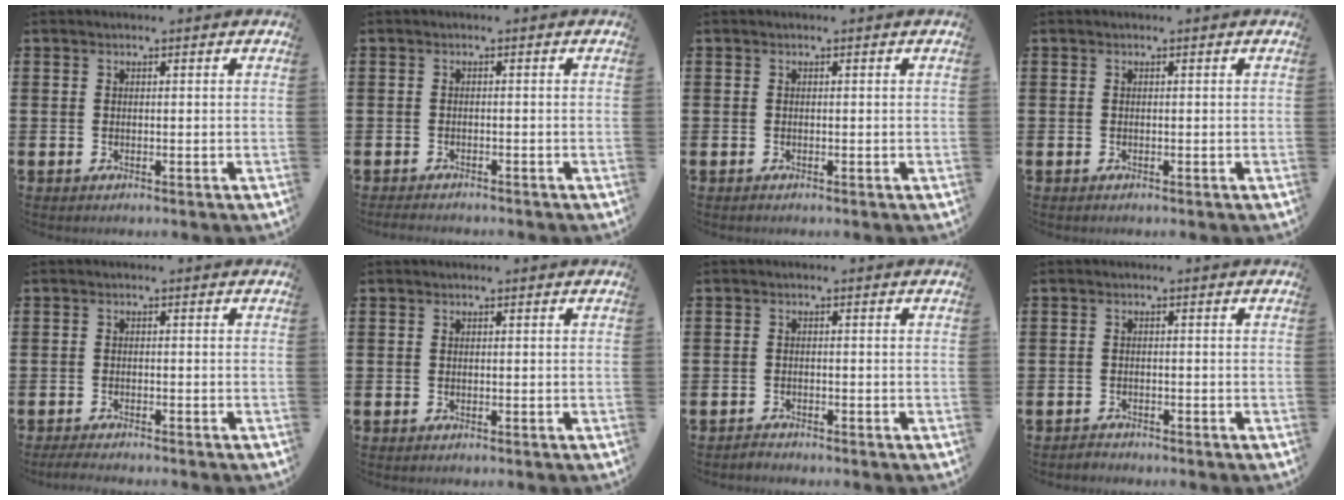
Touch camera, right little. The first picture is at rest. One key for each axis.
{"total": 1.0, "fx": -1.0, "fy": 0.1, "fz": 0.2, "tx": -0.005, "ty": -0.001, "tz": -0.020}
{"total": 0.0}
{"total": 0.0}
{"total": 1.4, "fx": -1.2, "fy": 0.1, "fz": 0.6, "tx": -0.010, "ty": 0.001, "tz": -0.024}
{"total": 0.0}
{"total": 1.0, "fx": -1.0, "fy": 0.0, "fz": -0.1, "tx": -0.002, "ty": 0.000, "tz": -0.020}
{"total": 1.0, "fx": -0.9, "fy": 0.0, "fz": -0.1, "tx": 0.000, "ty": 0.001, "tz": -0.020}